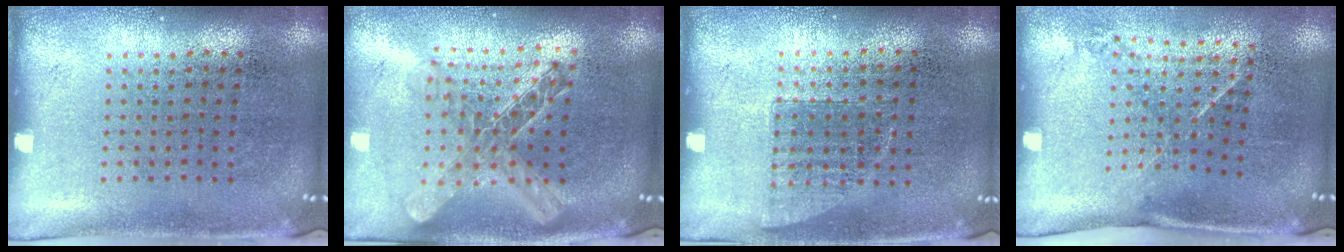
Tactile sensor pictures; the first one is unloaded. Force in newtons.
{"total": 2.1, "press": 1.8, "slide": 1.2}
{"total": 0.6, "press": 0.6, "slide": 0.2}
{"total": 1.5, "press": 1.0, "slide": 1.1}